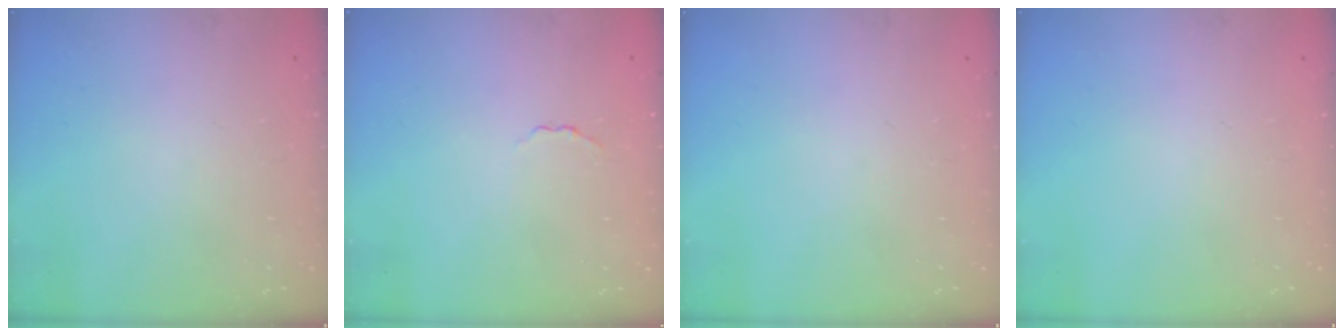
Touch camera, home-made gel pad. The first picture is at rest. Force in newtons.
{"total": 1.6, "press": 1.5, "slide": 0.5}
{"total": 0.0}
{"total": 0.0}